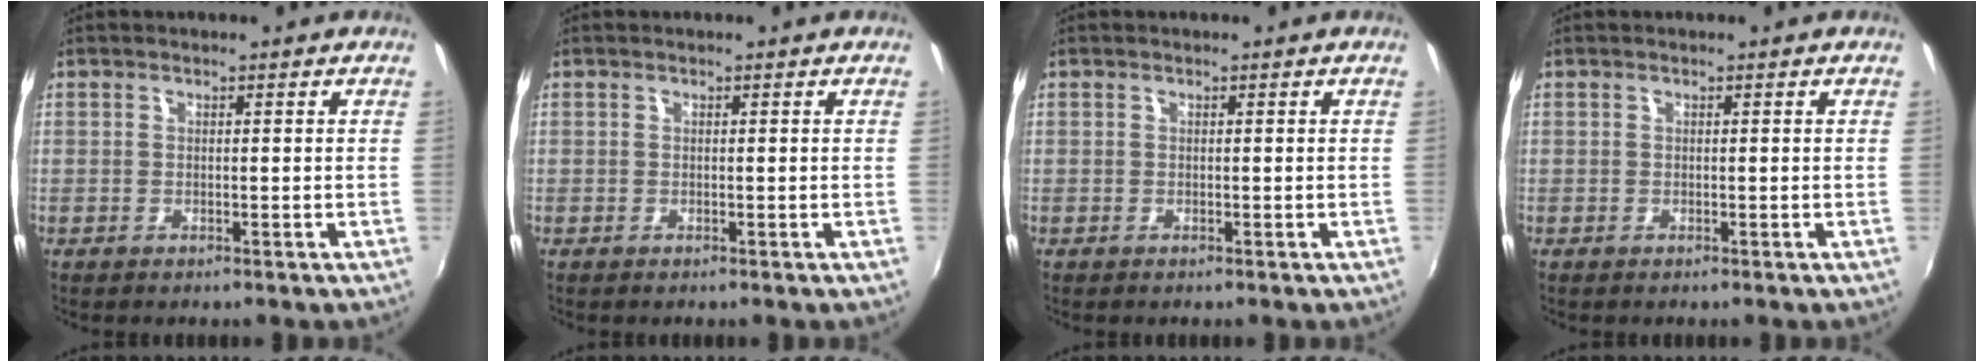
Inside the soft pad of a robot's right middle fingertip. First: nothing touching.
{"total": 0.0}
{"total": 0.0}
{"total": 0.0}